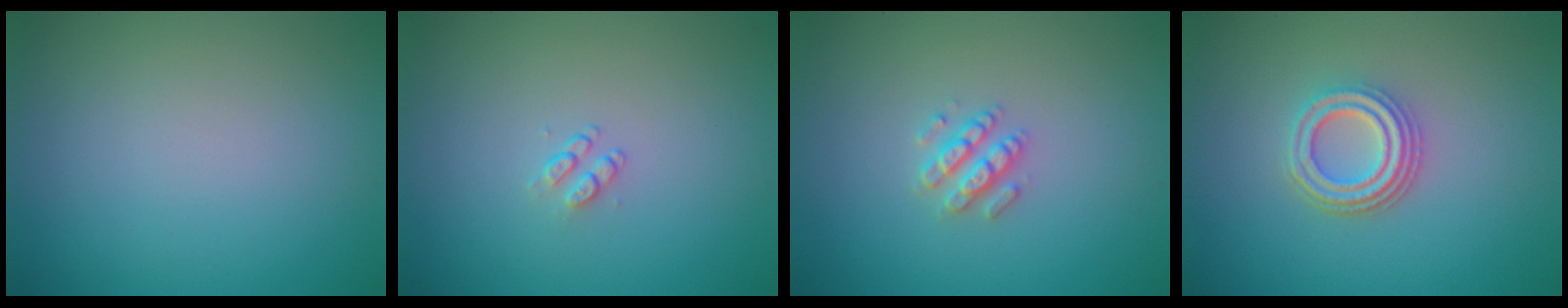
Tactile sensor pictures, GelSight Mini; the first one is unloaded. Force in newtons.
{"total": 1.1, "press": 0.7, "slide": 0.8}
{"total": 2.5, "press": 2.4, "slide": 0.5}
{"total": 3.7, "press": 3.0, "slide": 2.2}